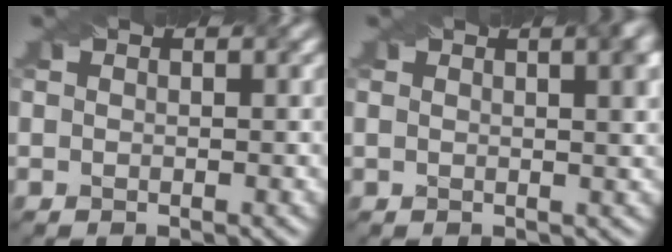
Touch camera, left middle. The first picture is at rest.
{"total": 4.3, "force": [1.5, 1.8, 3.6], "torque": [-0.024, 0.014, 0.010]}